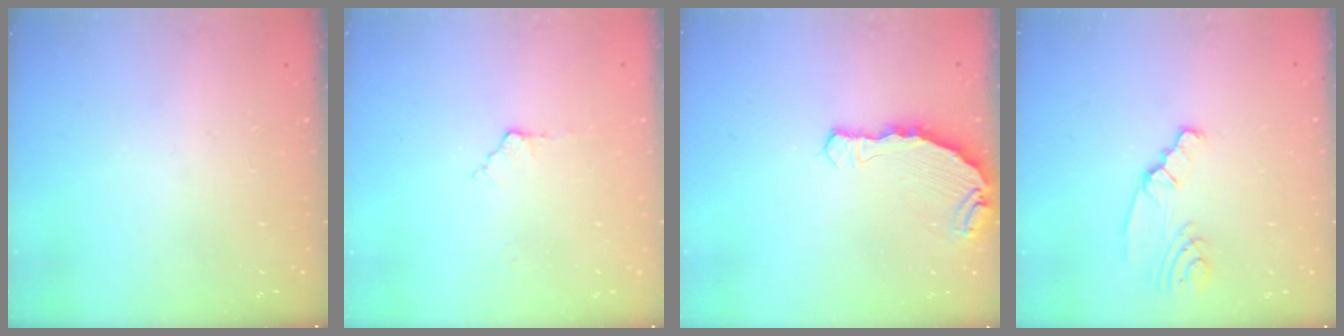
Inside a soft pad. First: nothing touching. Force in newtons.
{"total": 3.2, "press": 3.0, "slide": 1.1}
{"total": 8.0, "press": 6.5, "slide": 4.6}
{"total": 2.4, "press": 2.4, "slide": 0.3}